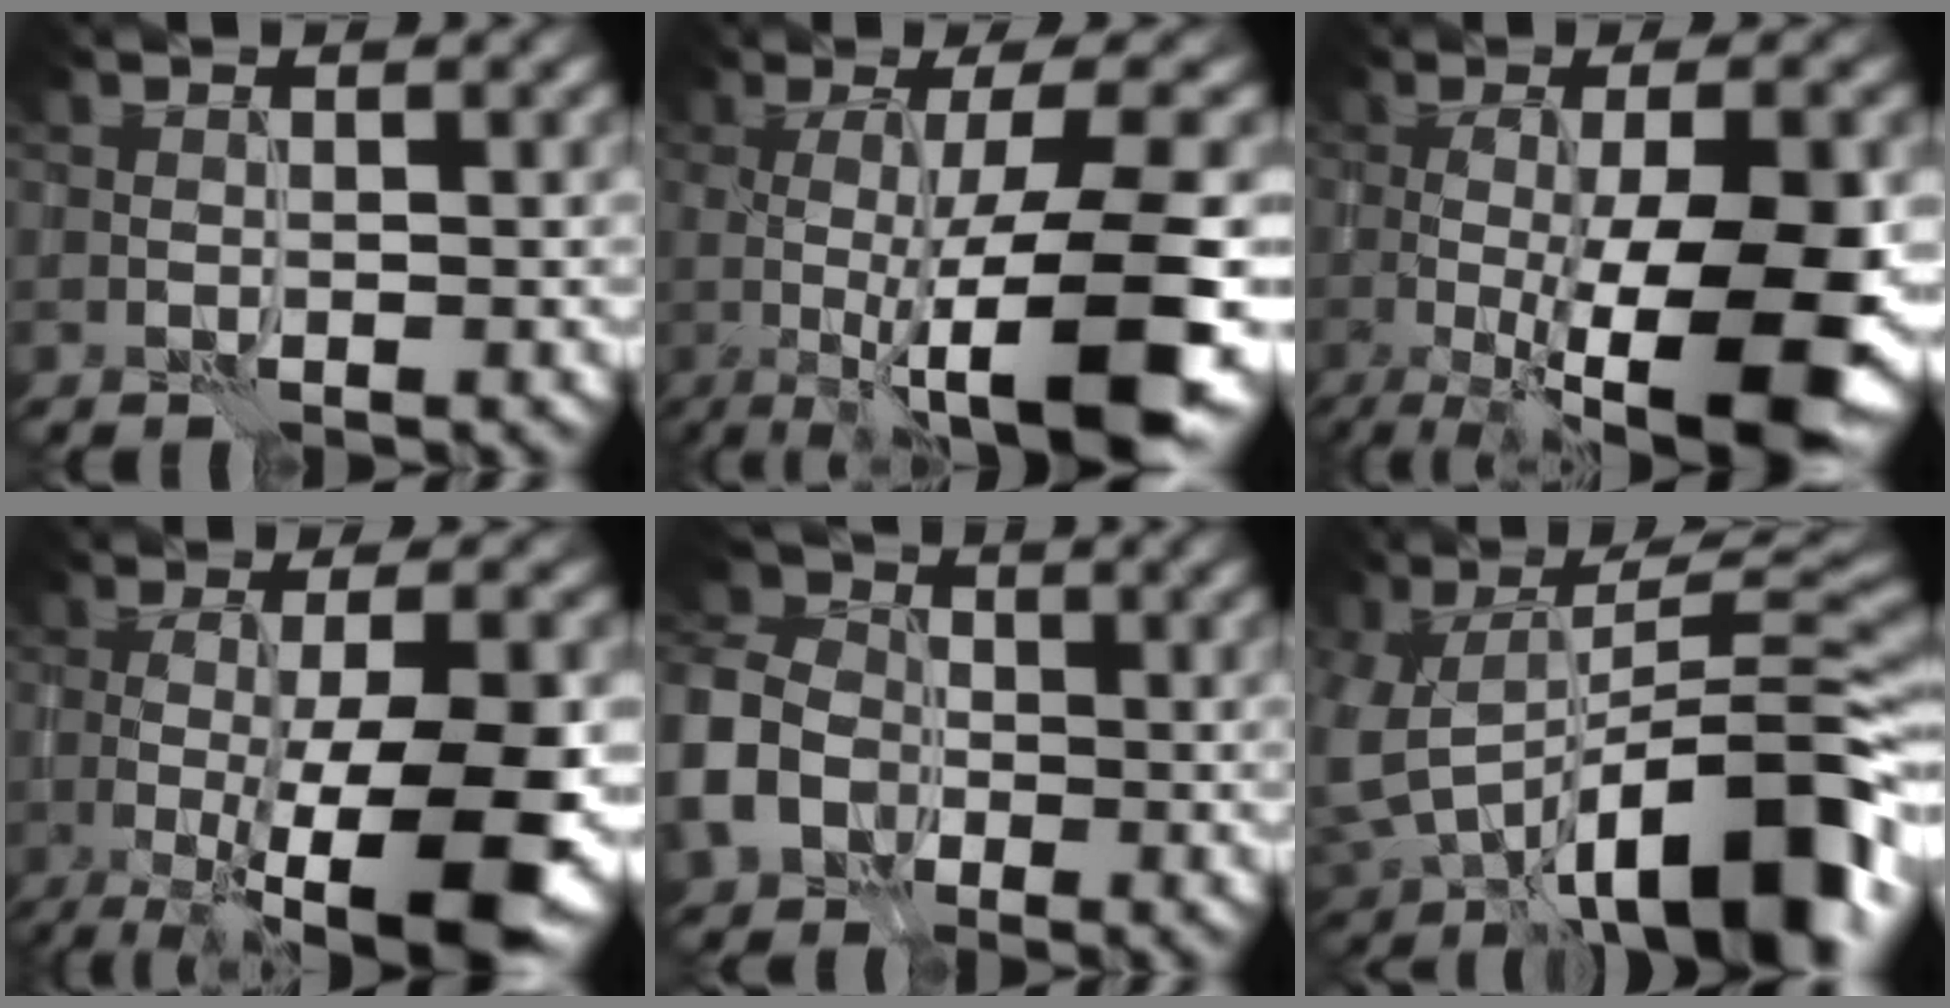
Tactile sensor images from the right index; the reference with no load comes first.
{"total": 13.2, "force": [-2.5, 3.1, 12.5], "torque": [-0.161, -0.009, -0.034]}
{"total": 13.2, "force": [-2.6, 3.4, 12.5], "torque": [-0.167, -0.009, -0.034]}
{"total": 12.5, "force": [-2.8, 3.3, 11.7], "torque": [-0.162, -0.013, -0.037]}
{"total": 7.8, "force": [-3.3, 5.9, 3.8], "torque": [-0.105, -0.010, -0.085]}
{"total": 12.4, "force": [-4.6, 5.2, 10.3], "torque": [-0.157, -0.003, -0.067]}